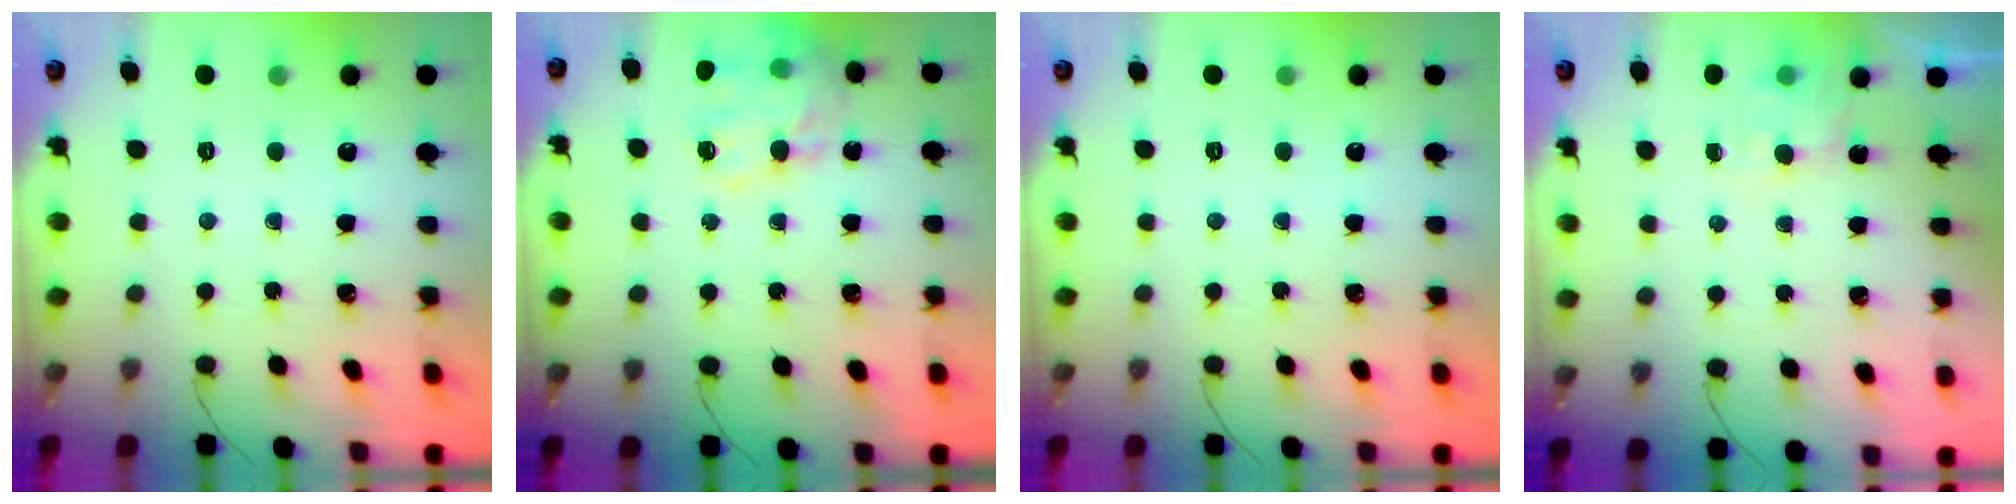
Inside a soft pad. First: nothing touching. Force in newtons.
{"total": 18.7, "press": 18.4, "slide": 3.2}
{"total": 0.0}
{"total": 2.2, "press": 2.0, "slide": 0.9}